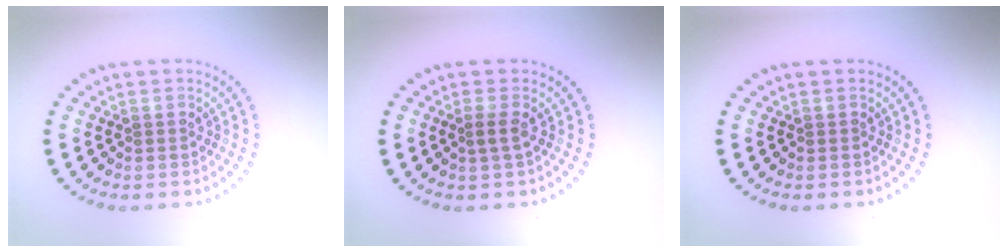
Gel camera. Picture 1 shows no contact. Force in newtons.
{"total": 1.2, "press": 0.9, "slide": 0.8}
{"total": 0.0}